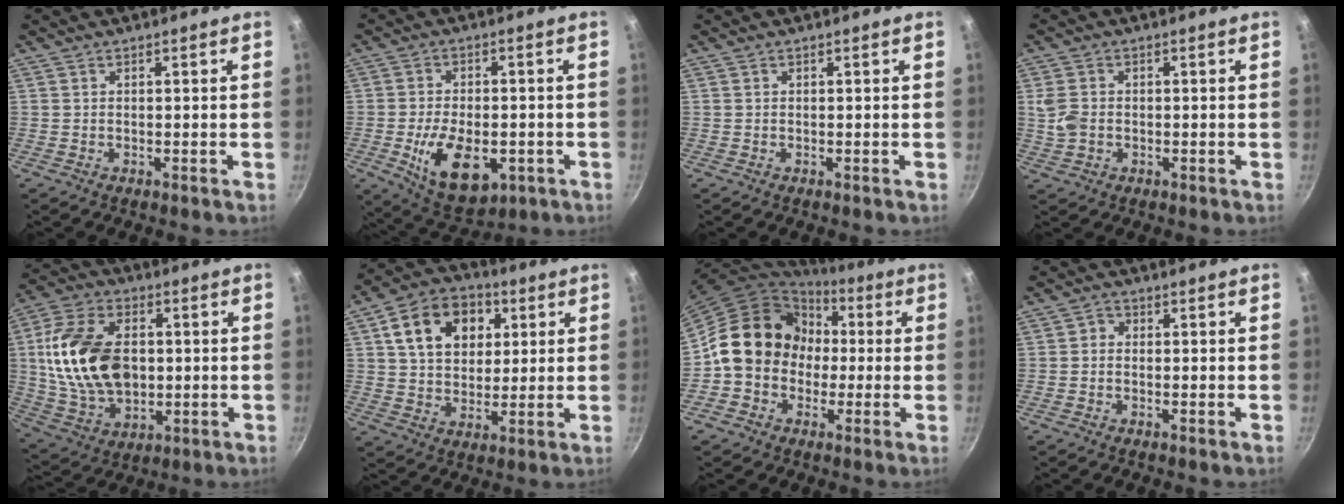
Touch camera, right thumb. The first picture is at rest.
{"total": 13.5, "force": [-3.8, 7.7, 10.5], "torque": [-0.160, -0.002, -0.046]}
{"total": 0.0}
{"total": 4.6, "force": [-0.2, 3.6, 2.9], "torque": [-0.058, 0.002, -0.004]}
{"total": 20.4, "force": [1.4, 13.4, 15.3], "torque": [-0.275, 0.007, 0.030]}
{"total": 15.4, "force": [4.9, 11.3, 9.2], "torque": [-0.126, 0.008, 0.073]}
{"total": 15.0, "force": [0.1, 13.1, 7.3], "torque": [-0.071, 0.038, -0.012]}
{"total": 1.5, "force": [-0.2, 1.4, 0.7], "torque": [-0.010, 0.006, -0.010]}